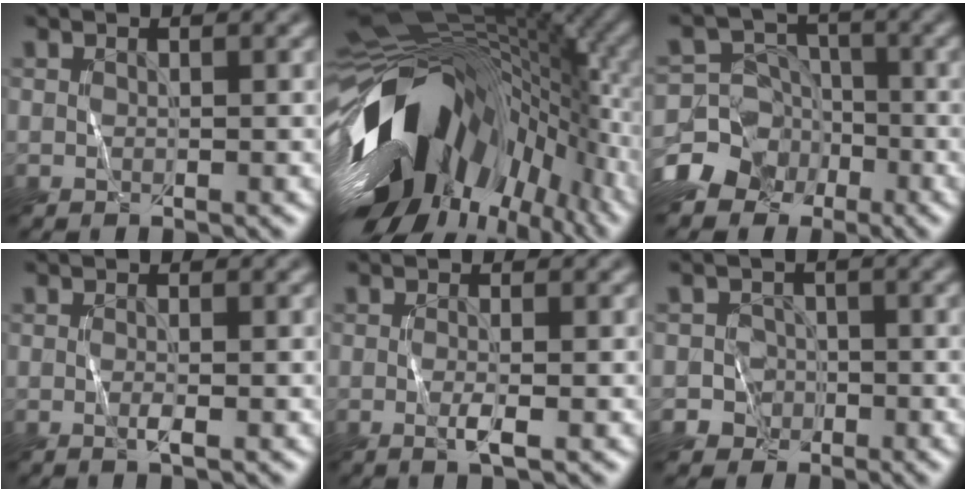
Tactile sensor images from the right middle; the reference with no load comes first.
{"total": 16.9, "force": [-6.3, 9.5, 12.4], "torque": [-0.220, -0.008, -0.119]}
{"total": 10.4, "force": [-5.8, 8.3, 2.1], "torque": [-0.043, -0.026, -0.124]}
{"total": 0.8, "force": [-0.3, -0.1, 0.7], "torque": [-0.018, -0.004, -0.008]}
{"total": 1.4, "force": [-0.5, 0.0, 1.4], "torque": [-0.030, -0.007, -0.012]}
{"total": 3.0, "force": [-1.6, 2.6, 0.0], "torque": [0.032, 0.003, -0.032]}